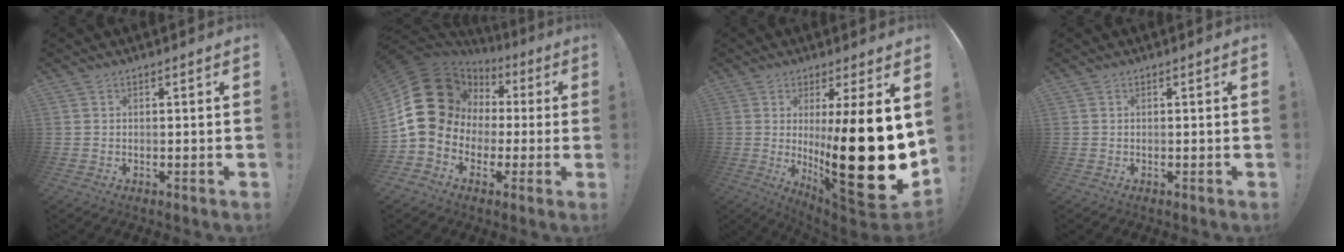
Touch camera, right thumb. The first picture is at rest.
{"total": 19.5, "force": [2.5, 16.6, 10.0], "torque": [-0.165, -0.008, 0.077]}
{"total": 27.9, "force": [0.1, 6.2, 27.2], "torque": [-0.411, -0.048, 0.016]}
{"total": 0.0}